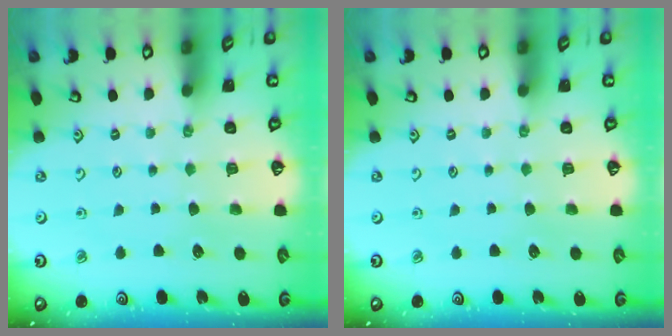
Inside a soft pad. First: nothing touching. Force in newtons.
{"total": 0.0}